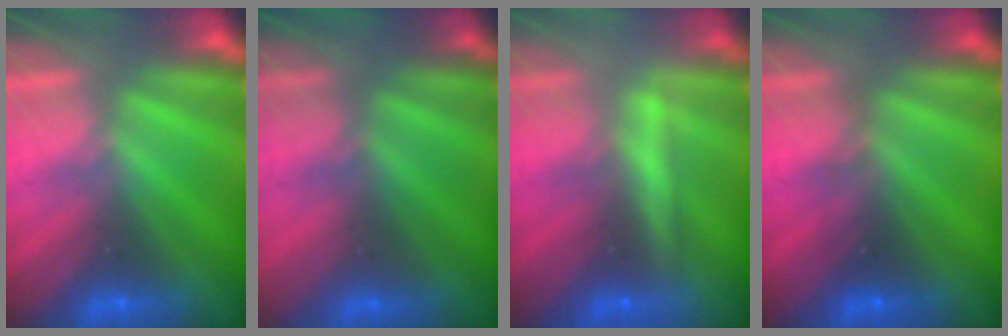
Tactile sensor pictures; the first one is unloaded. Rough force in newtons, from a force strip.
{"total": 2.5}
{"total": 2.0}
{"total": 2.3}